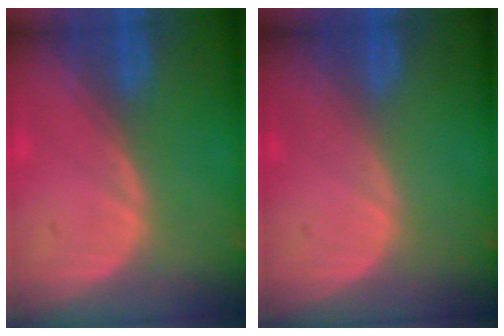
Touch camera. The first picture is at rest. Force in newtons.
{"total": 0.0}